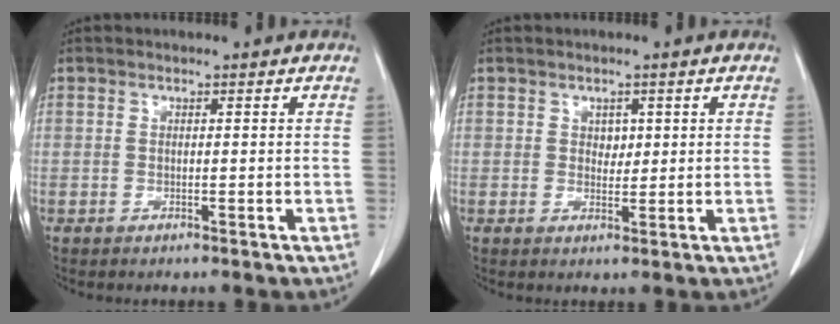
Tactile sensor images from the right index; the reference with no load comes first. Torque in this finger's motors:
{"motor_torque": [-0.12, 0.18, -0.01, 0.00]}